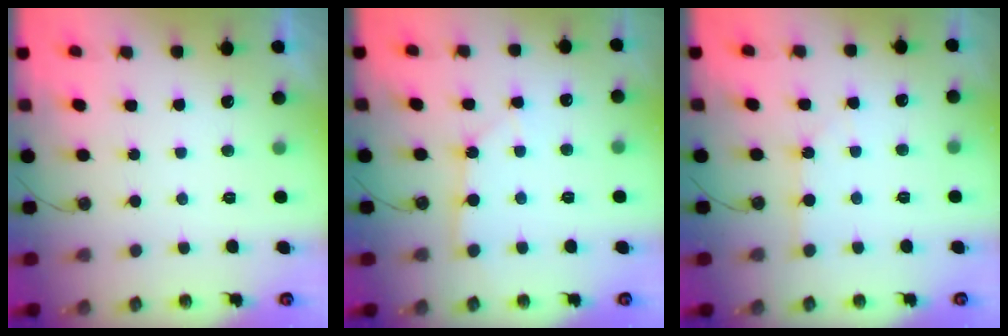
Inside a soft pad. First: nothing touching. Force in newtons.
{"total": 2.6, "press": 2.6, "slide": 0.2}
{"total": 1.3, "press": 1.2, "slide": 0.2}